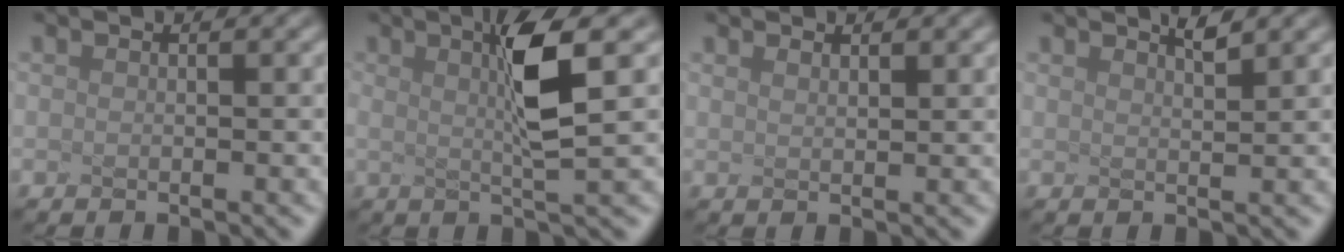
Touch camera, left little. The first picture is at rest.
{"total": 3.6, "force": [-0.3, -0.8, 3.5], "torque": [-0.098, -0.002, 0.033]}
{"total": 1.1, "force": [0.9, 0.2, 0.5], "torque": [-0.006, 0.011, 0.012]}
{"total": 0.9, "force": [0.2, -0.9, -0.1], "torque": [-0.011, 0.001, 0.027]}